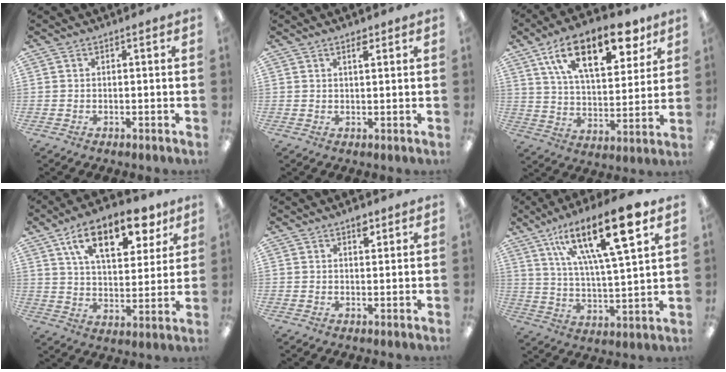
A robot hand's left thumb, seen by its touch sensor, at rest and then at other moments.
{"total": 2.2, "force": [1.6, 0.6, 1.4], "torque": [-0.017, -0.006, 0.024]}
{"total": 20.4, "force": [11.6, 9.5, 13.9], "torque": [-0.214, -0.038, 0.192]}
{"total": 17.6, "force": [10.0, 8.6, 11.6], "torque": [-0.173, -0.032, 0.166]}
{"total": 3.0, "force": [2.1, 1.4, 1.7], "torque": [-0.012, -0.008, 0.031]}
{"total": 20.8, "force": [11.8, 6.4, 15.9], "torque": [-0.255, -0.051, 0.186]}